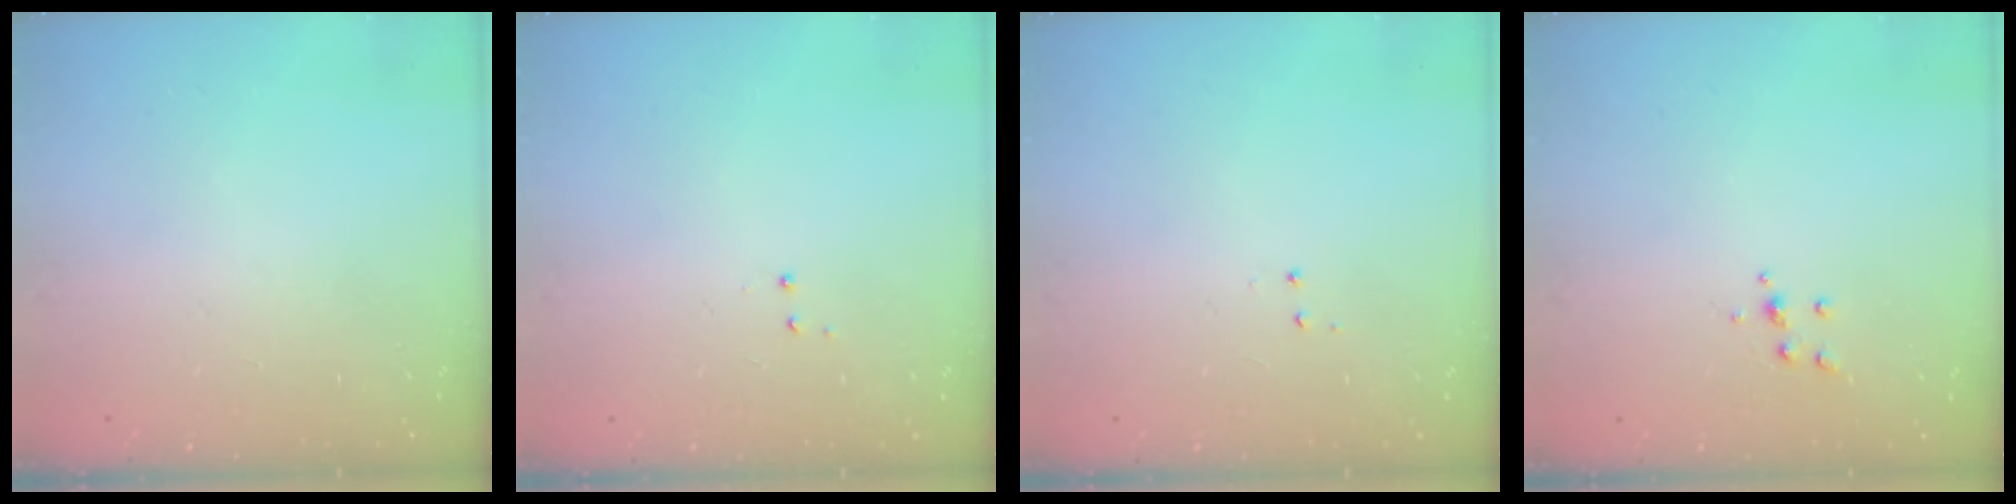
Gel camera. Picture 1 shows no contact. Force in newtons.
{"total": 2.9, "press": 2.8, "slide": 0.6}
{"total": 4.0, "press": 4.0, "slide": 0.4}
{"total": 4.0, "press": 3.9, "slide": 0.9}